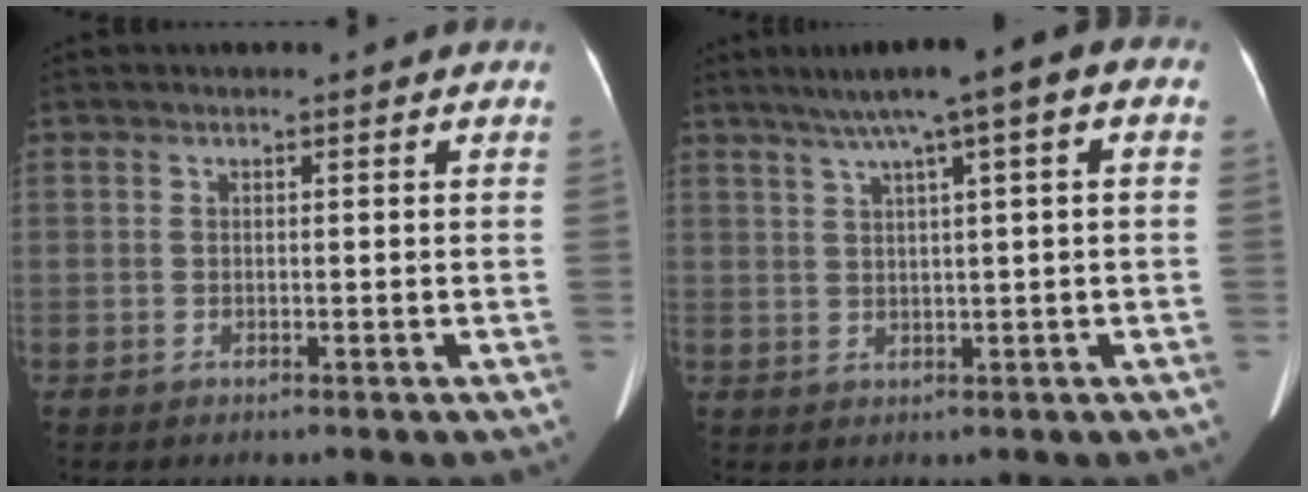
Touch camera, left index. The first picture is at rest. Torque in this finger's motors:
{"motor_torque": [0.19, -0.37, -0.33, -0.17]}